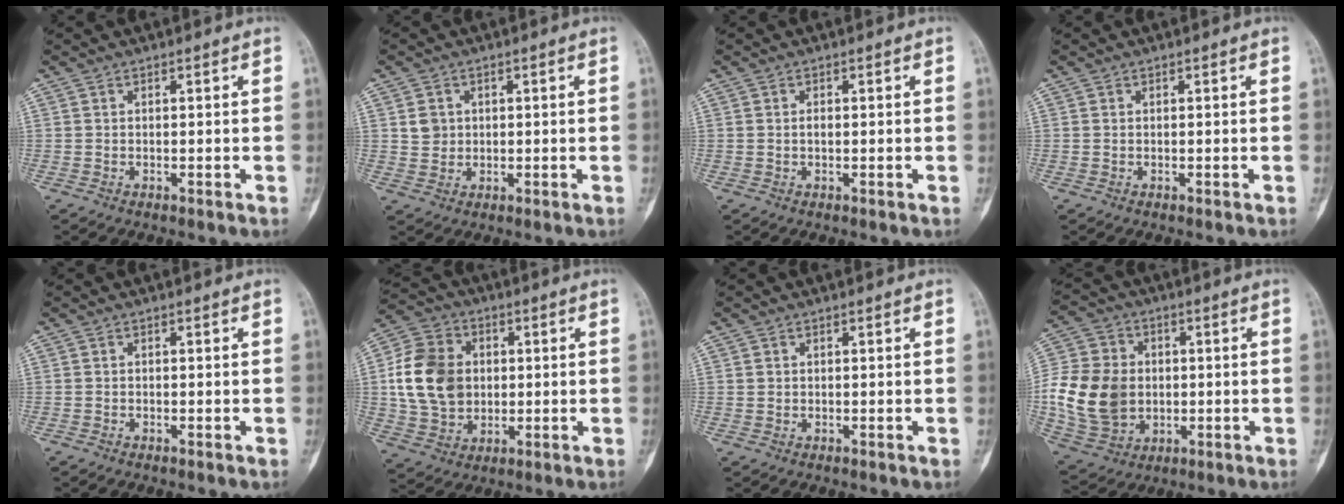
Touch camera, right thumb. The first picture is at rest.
{"total": 3.3, "force": [0.8, 2.9, 1.2], "torque": [-0.006, -0.003, 0.018]}
{"total": 0.7, "force": [0.0, 0.4, 0.5], "torque": [-0.007, 0.001, 0.000]}
{"total": 0.0}
{"total": 0.0}
{"total": 14.7, "force": [1.2, 11.8, 8.8], "torque": [-0.142, 0.008, 0.024]}
{"total": 0.7, "force": [0.2, 0.7, 0.2], "torque": [-0.001, 0.002, 0.005]}
{"total": 17.6, "force": [-0.8, 13.9, 10.8], "torque": [-0.208, 0.006, -0.004]}